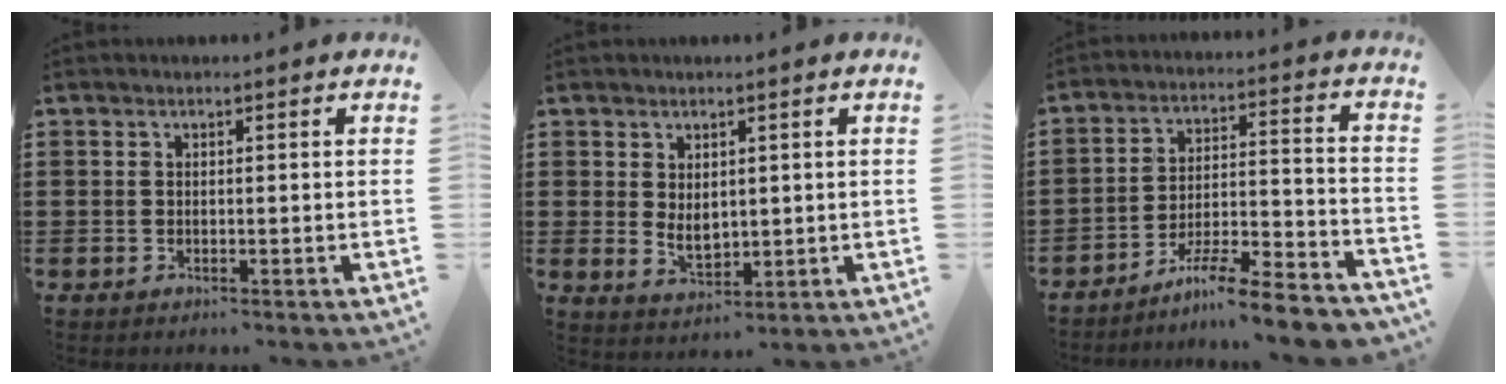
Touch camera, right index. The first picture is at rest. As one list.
[{"total": 3.3, "force": [0.9, 2.1, 2.4], "torque": [-0.041, 0.000, 0.016]}, {"total": 8.6, "force": [-7.7, -0.2, 3.8], "torque": [-0.056, 0.007, -0.149]}]